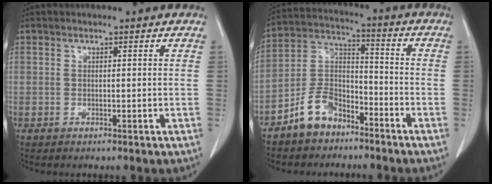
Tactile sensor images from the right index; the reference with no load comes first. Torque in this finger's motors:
{"motor_torque": [-0.17, -0.23, -0.42, -0.17]}